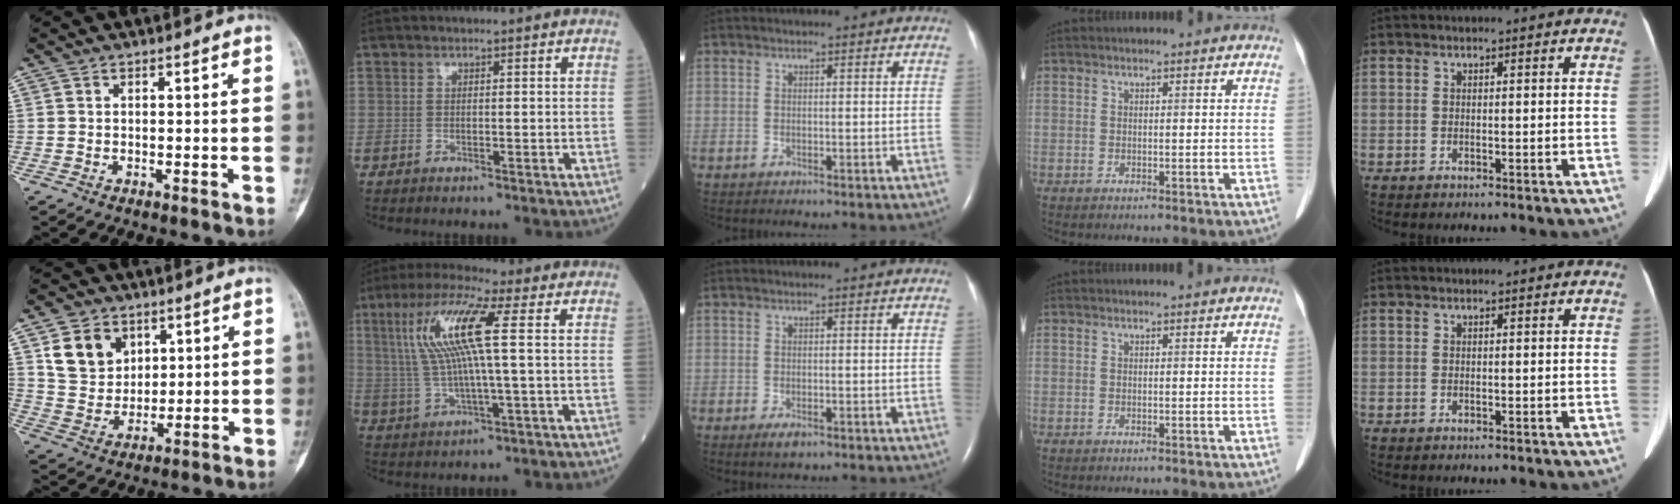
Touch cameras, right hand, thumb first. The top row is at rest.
{"thumb": {"total": 10.1, "force": [4.4, 7.9, 4.6], "torque": [-0.057, -0.019, 0.091]}, "index": {"total": 11.5, "force": [2.5, 0.4, 11.3], "torque": [-0.242, 0.019, 0.046]}, "middle": {"total": 1.8, "force": [-1.0, 0.7, 1.4], "torque": [-0.029, -0.003, -0.014]}}